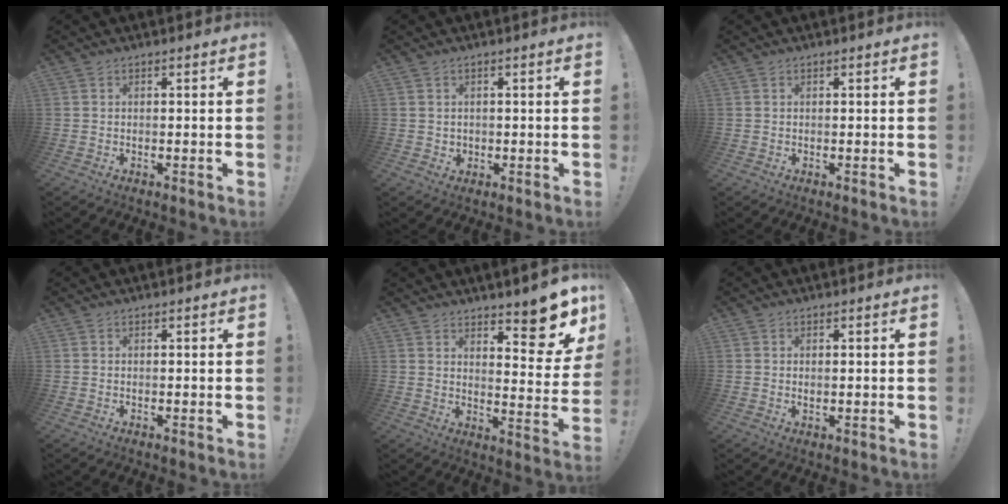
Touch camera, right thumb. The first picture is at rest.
{"total": 1.5, "force": [0.5, 1.4, 0.4], "torque": [-0.004, -0.003, 0.008]}
{"total": 0.0}
{"total": 0.0}
{"total": 10.8, "force": [8.0, 2.7, 6.7], "torque": [-0.064, -0.073, 0.131]}
{"total": 0.7, "force": [0.3, 0.1, 0.6], "torque": [-0.011, 0.001, 0.005]}